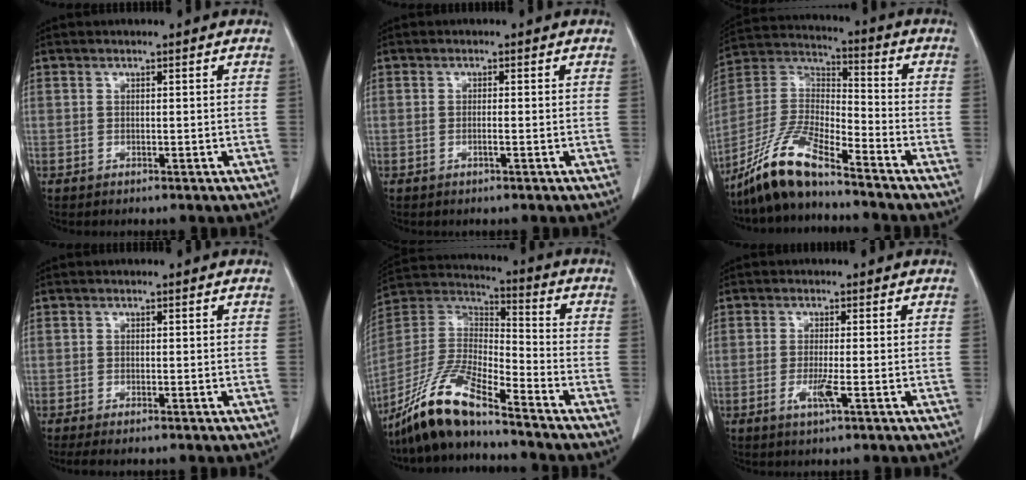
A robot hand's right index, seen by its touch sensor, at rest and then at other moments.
{"total": 0.8, "force": [-0.3, -0.1, 0.7], "torque": [-0.017, 0.000, -0.003]}
{"total": 12.5, "force": [-10.0, 1.8, 7.2], "torque": [-0.156, 0.001, -0.195]}
{"total": 2.6, "force": [-2.2, 0.3, 1.5], "torque": [-0.020, -0.007, -0.032]}
{"total": 14.2, "force": [-11.2, 2.0, 8.4], "torque": [-0.175, -0.007, -0.214]}
{"total": 2.8, "force": [-1.0, -0.2, 2.7], "torque": [-0.054, -0.008, -0.020]}